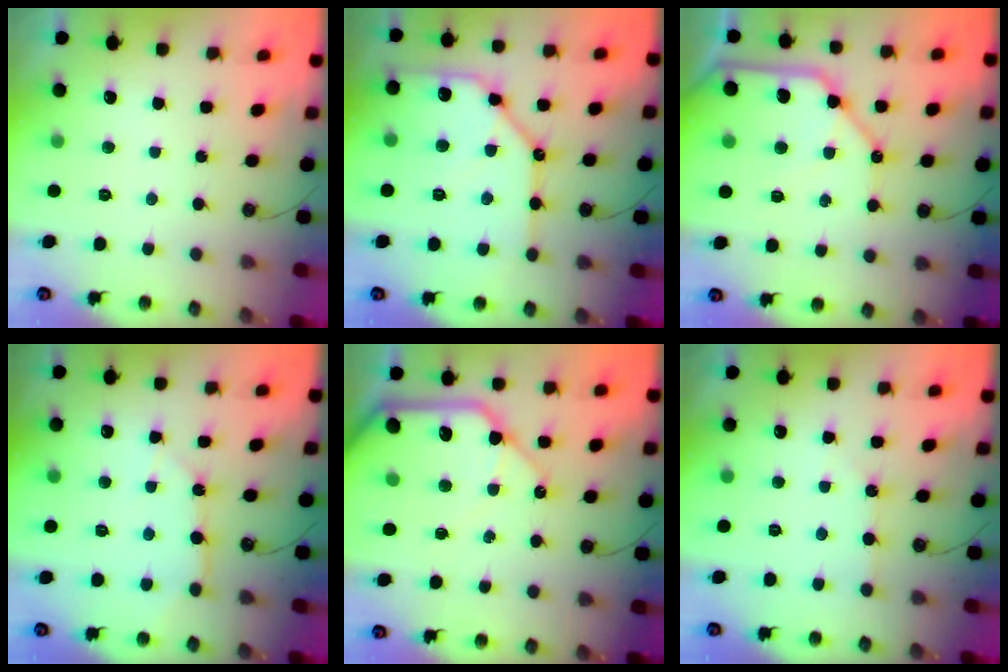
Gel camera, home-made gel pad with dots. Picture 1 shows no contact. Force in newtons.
{"total": 16.5, "press": 16.4, "slide": 2.1}
{"total": 16.9, "press": 16.8, "slide": 1.8}
{"total": 6.7, "press": 6.7, "slide": 0.4}
{"total": 16.7, "press": 16.5, "slide": 2.8}
{"total": 2.6, "press": 2.5, "slide": 0.5}